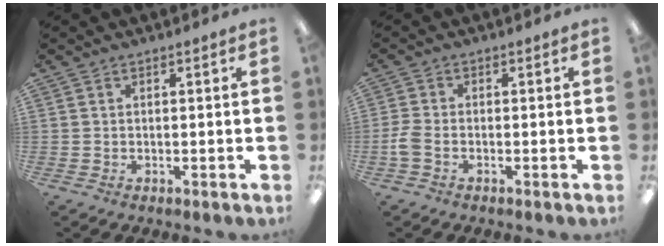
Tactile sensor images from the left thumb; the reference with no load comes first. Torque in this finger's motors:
{"motor_torque": [-0.03, 0.04, 0.22, -0.26, 0.00]}